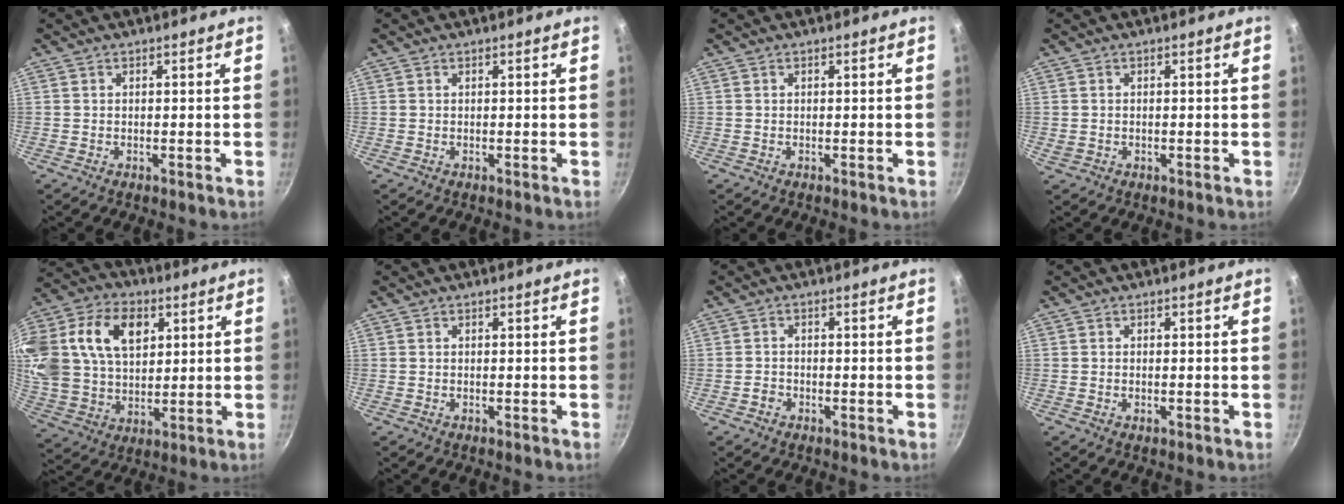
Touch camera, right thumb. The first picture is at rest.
{"total": 0.0}
{"total": 0.0}
{"total": 0.8, "force": [0.0, 0.7, 0.4], "torque": [-0.006, 0.002, 0.001]}
{"total": 27.2, "force": [9.4, 18.6, 17.4], "torque": [-0.373, 0.024, 0.169]}
{"total": 0.0}
{"total": 1.4, "force": [-0.9, 1.0, 0.4], "torque": [-0.005, 0.008, -0.018]}
{"total": 0.8, "force": [-0.2, 0.4, 0.6], "torque": [-0.011, 0.000, -0.003]}